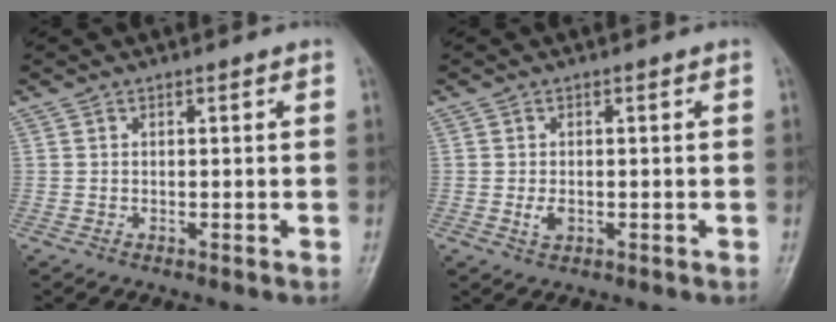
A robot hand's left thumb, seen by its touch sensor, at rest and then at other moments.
{"total": 2.0, "force": [-0.3, 1.3, 1.5], "torque": [-0.029, -0.002, -0.004]}